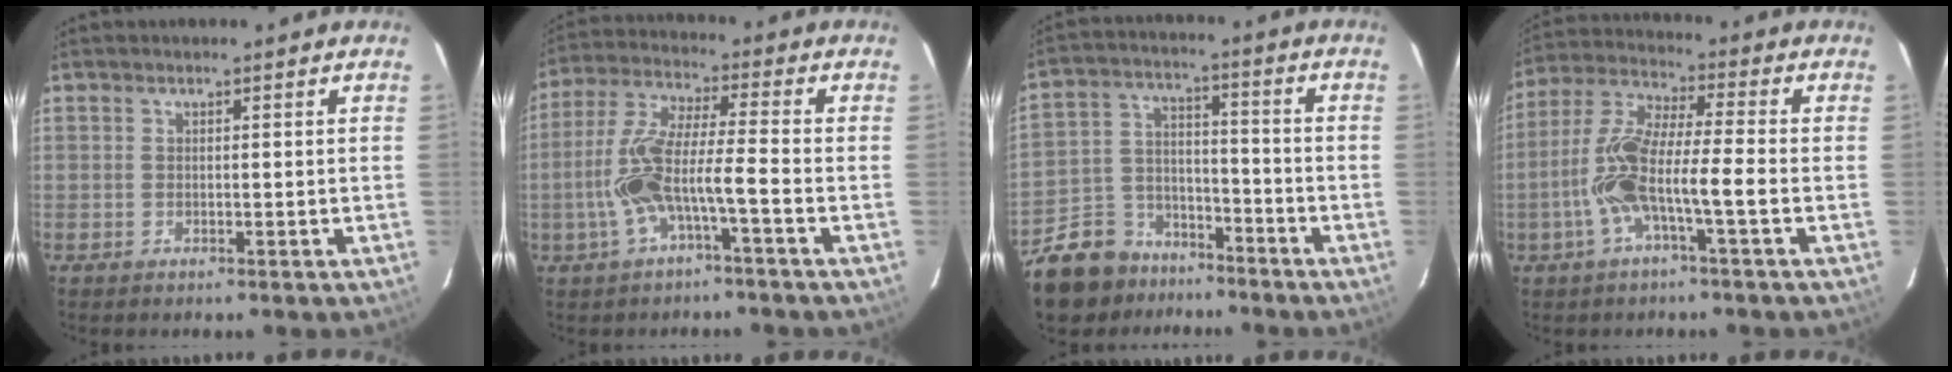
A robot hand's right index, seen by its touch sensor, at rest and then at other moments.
{"total": 9.6, "force": [-3.3, 1.1, 8.9], "torque": [-0.194, 0.019, -0.064]}
{"total": 11.7, "force": [-9.0, 7.0, 2.3], "torque": [-0.061, 0.032, -0.154]}
{"total": 10.8, "force": [-3.2, 1.1, 10.2], "torque": [-0.219, 0.017, -0.065]}